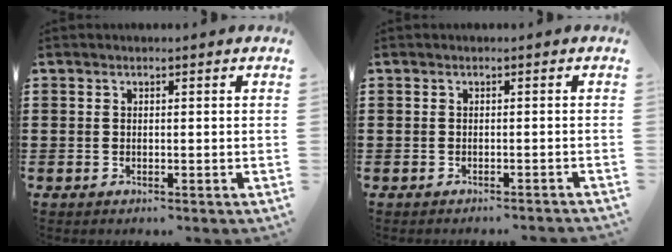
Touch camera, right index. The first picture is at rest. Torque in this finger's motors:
{"motor_torque": [0.14, -0.12, -0.10, -0.01]}